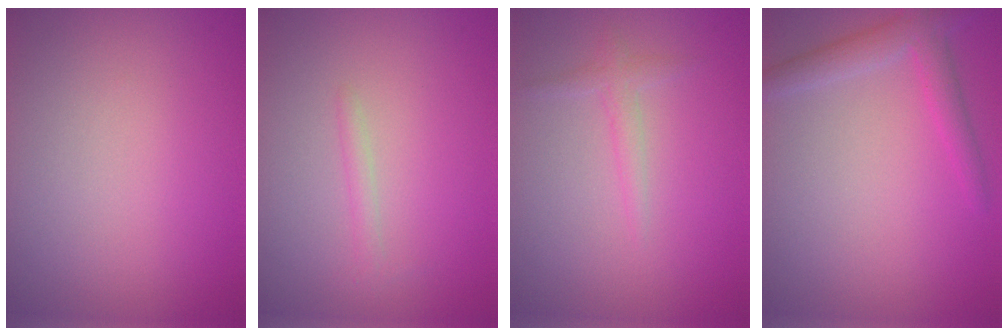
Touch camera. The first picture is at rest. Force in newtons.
{"total": 1.0, "press": 1.0, "slide": 0.0}
{"total": 1.3, "press": 1.3, "slide": 0.0}
{"total": 2.7, "press": 2.7, "slide": 0.1}